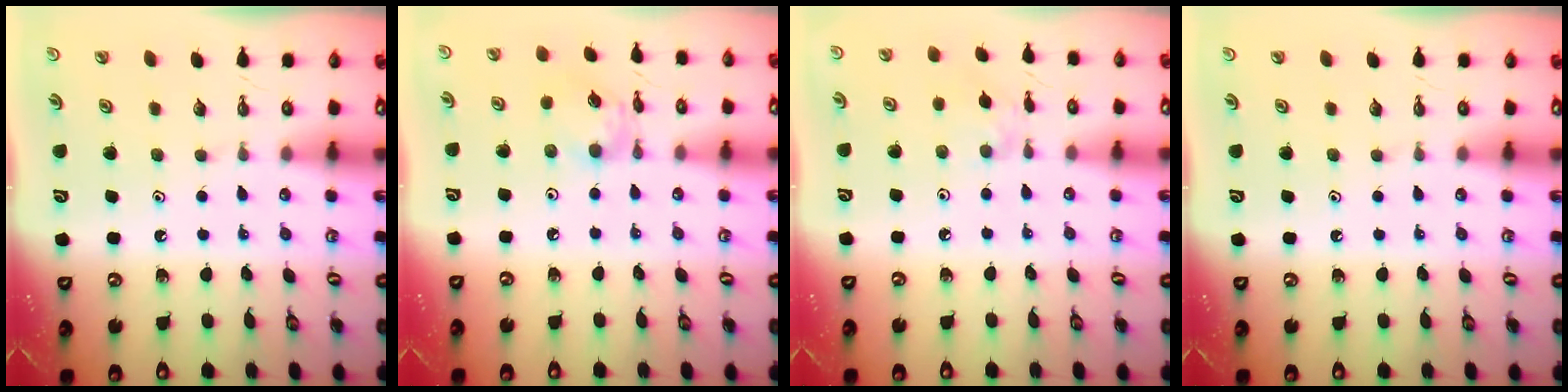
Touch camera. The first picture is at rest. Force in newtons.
{"total": 8.8, "press": 8.8, "slide": 0.5}
{"total": 1.9, "press": 1.8, "slide": 0.5}
{"total": 0.0}